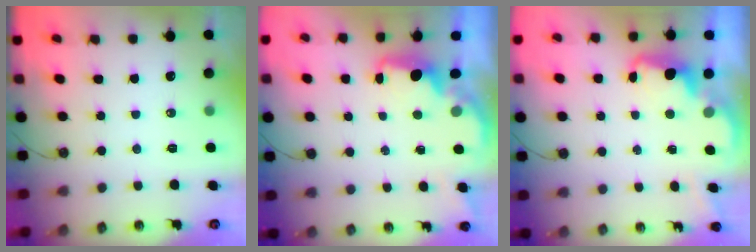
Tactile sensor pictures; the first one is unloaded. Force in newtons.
{"total": 2.2, "press": 2.1, "slide": 0.8}
{"total": 2.5, "press": 2.4, "slide": 0.5}